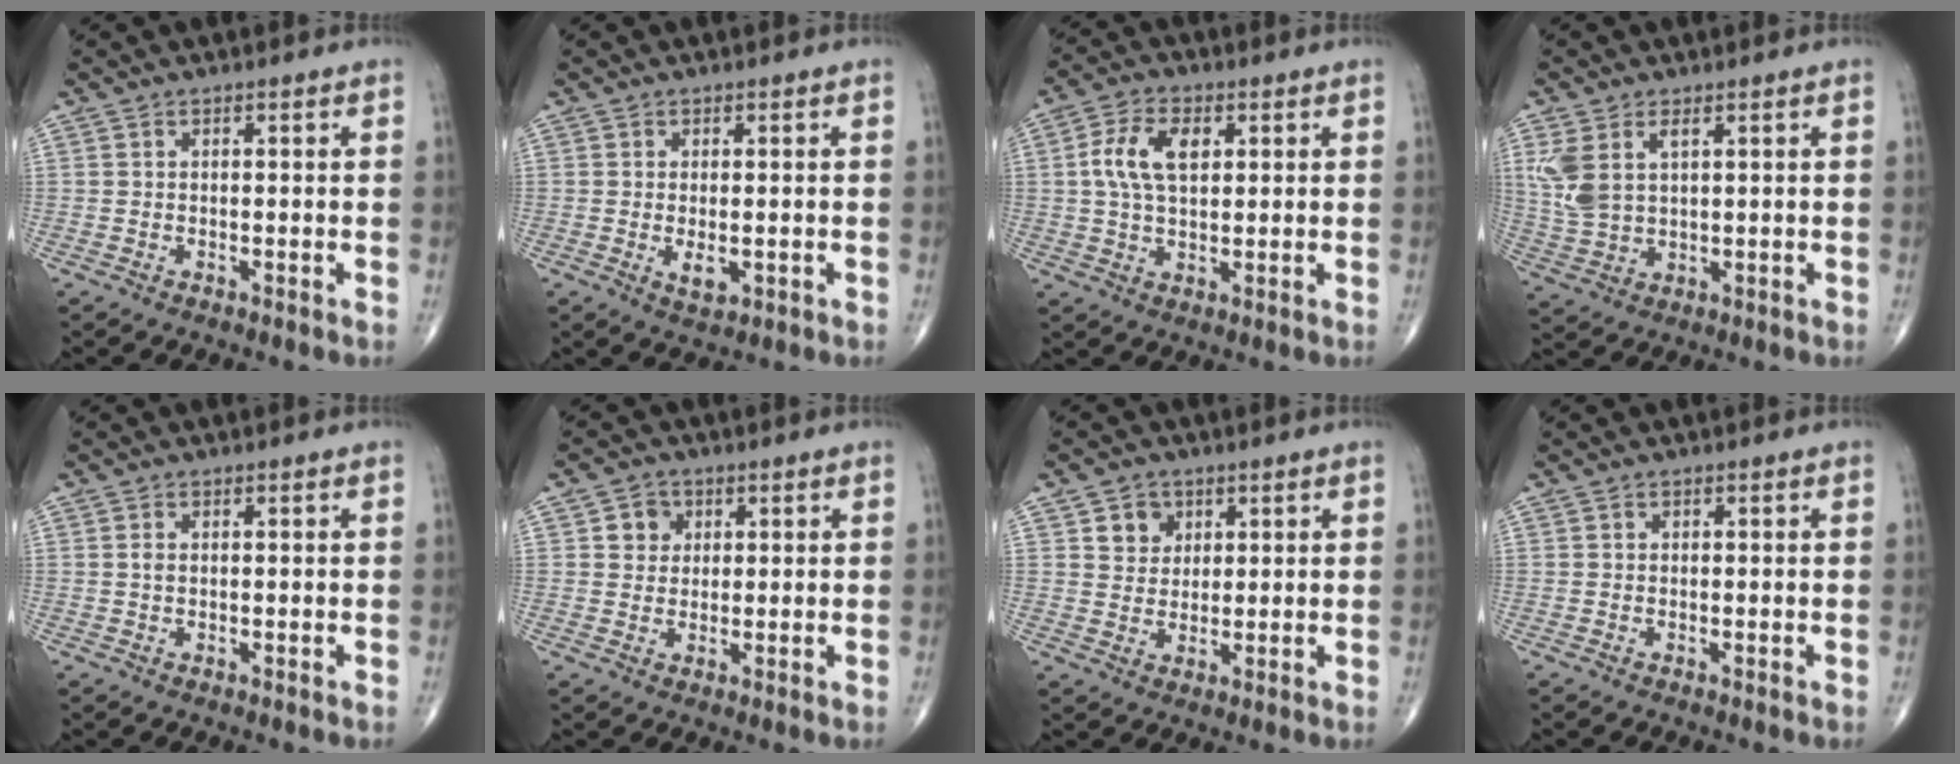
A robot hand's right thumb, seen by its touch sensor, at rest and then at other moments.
{"total": 3.1, "force": [-0.6, 1.5, 2.7], "torque": [-0.040, -0.006, -0.005]}
{"total": 8.6, "force": [1.9, 5.0, 6.8], "torque": [-0.128, 0.008, 0.034]}
{"total": 7.6, "force": [2.7, 4.2, 5.8], "torque": [-0.133, 0.000, 0.065]}
{"total": 1.2, "force": [0.2, 0.8, 0.9], "torque": [-0.016, 0.002, 0.003]}
{"total": 4.1, "force": [1.3, 3.6, 1.3], "torque": [0.001, -0.001, 0.016]}
{"total": 4.8, "force": [2.1, 4.1, 1.5], "torque": [-0.003, -0.009, 0.036]}
{"total": 0.0}